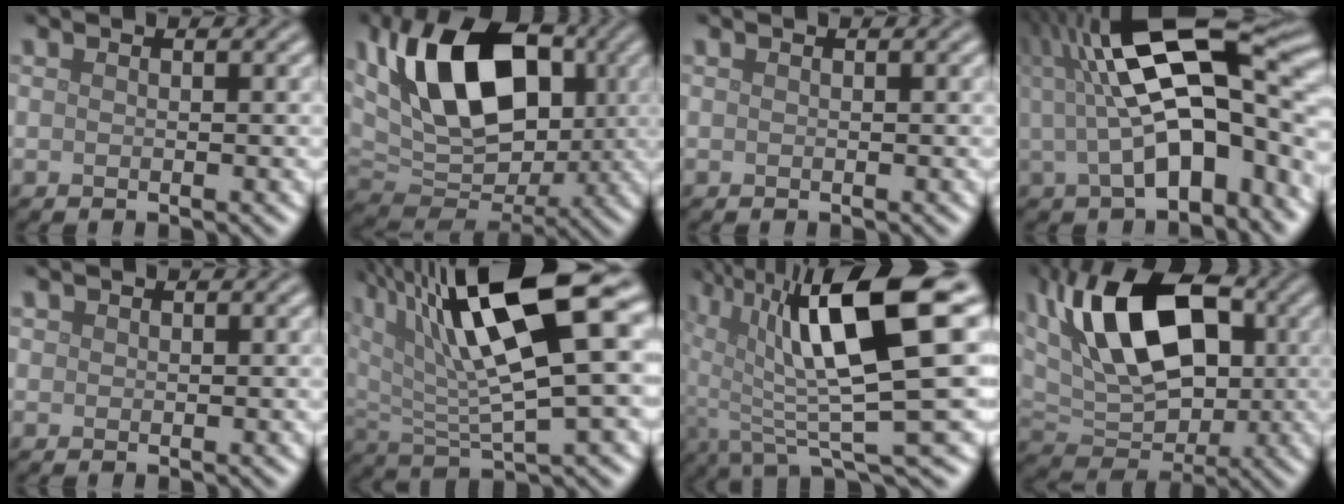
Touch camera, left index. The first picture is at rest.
{"total": 12.6, "force": [3.1, 8.0, 9.3], "torque": [-0.149, 0.008, 0.044]}
{"total": 0.0}
{"total": 14.9, "force": [1.6, 6.6, 13.3], "torque": [-0.208, 0.012, 0.026]}
{"total": 0.6, "force": [0.3, 0.5, 0.0], "torque": [0.005, 0.000, 0.006]}
{"total": 13.7, "force": [6.2, 4.3, 11.5], "torque": [-0.201, 0.012, 0.107]}
{"total": 13.6, "force": [2.7, 3.5, 12.9], "torque": [-0.214, 0.002, 0.051]}
{"total": 11.5, "force": [3.0, 6.8, 8.8], "torque": [-0.144, 0.013, 0.038]}